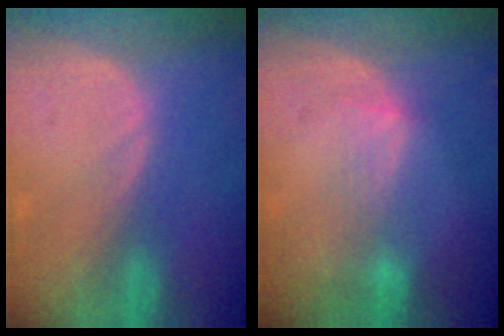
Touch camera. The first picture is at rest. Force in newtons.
{"total": 3.2, "press": 3.2, "slide": 0.4}